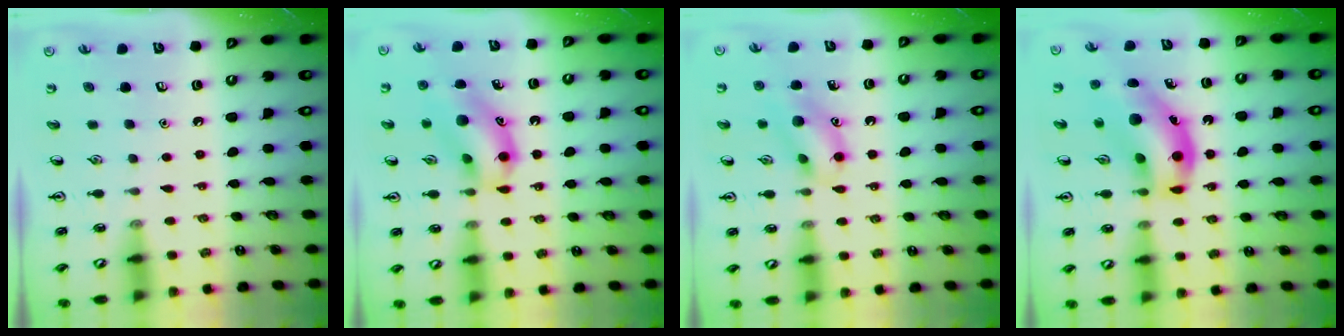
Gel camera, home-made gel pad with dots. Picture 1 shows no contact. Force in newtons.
{"total": 13.9, "press": 13.8, "slide": 1.7}
{"total": 12.1, "press": 12.0, "slide": 0.8}
{"total": 15.9, "press": 15.6, "slide": 3.2}